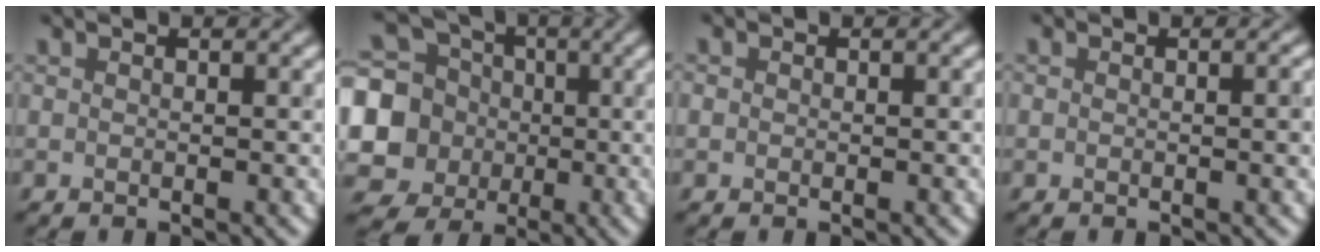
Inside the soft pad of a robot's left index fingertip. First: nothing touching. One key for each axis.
{"total": 10.7, "fx": -0.5, "fy": 9.9, "fz": 4.1, "tx": -0.120, "ty": -0.007, "tz": -0.034}
{"total": 0.8, "fx": 0.2, "fy": 0.7, "fz": 0.3, "tx": -0.002, "ty": -0.003, "tz": -0.002}
{"total": 1.4, "fx": -0.1, "fy": 0.5, "fz": 1.3, "tx": -0.015, "ty": -0.001, "tz": 0.000}